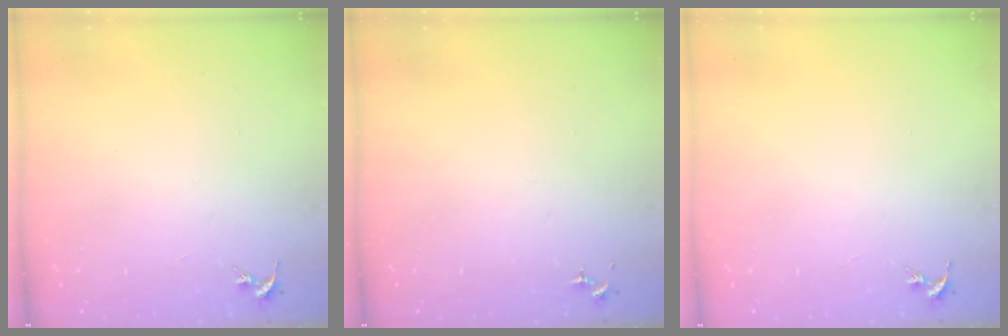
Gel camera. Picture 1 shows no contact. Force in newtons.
{"total": 0.0}
{"total": 0.0}